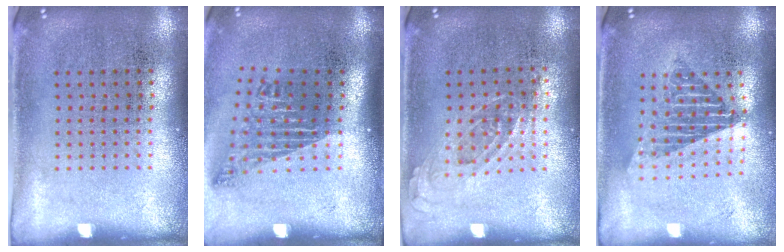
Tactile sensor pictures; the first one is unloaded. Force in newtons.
{"total": 1.8, "press": 1.1, "slide": 1.4}
{"total": 0.7, "press": 0.6, "slide": 0.3}
{"total": 1.7, "press": 1.4, "slide": 1.1}